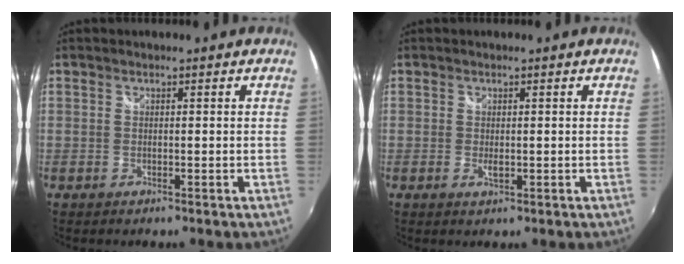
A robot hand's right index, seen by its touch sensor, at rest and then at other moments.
{"total": 1.4, "force": [-0.2, 0.6, 1.2], "torque": [-0.022, -0.002, -0.004]}